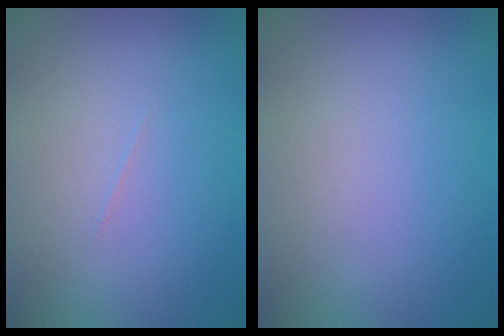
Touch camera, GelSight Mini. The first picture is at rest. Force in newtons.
{"total": 0.0}